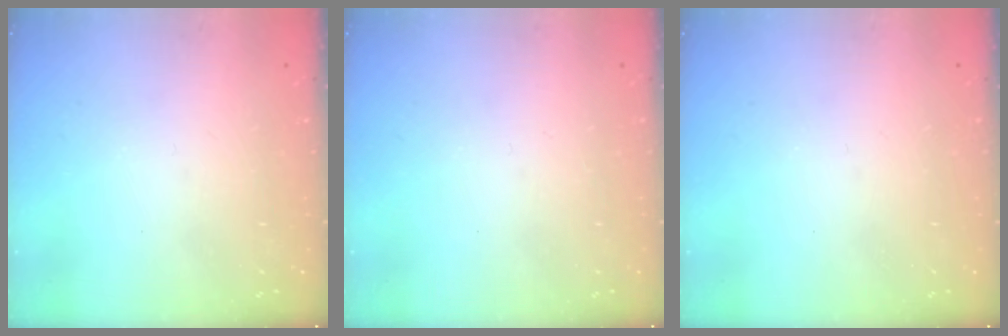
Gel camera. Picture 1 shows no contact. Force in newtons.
{"total": 0.0}
{"total": 0.0}